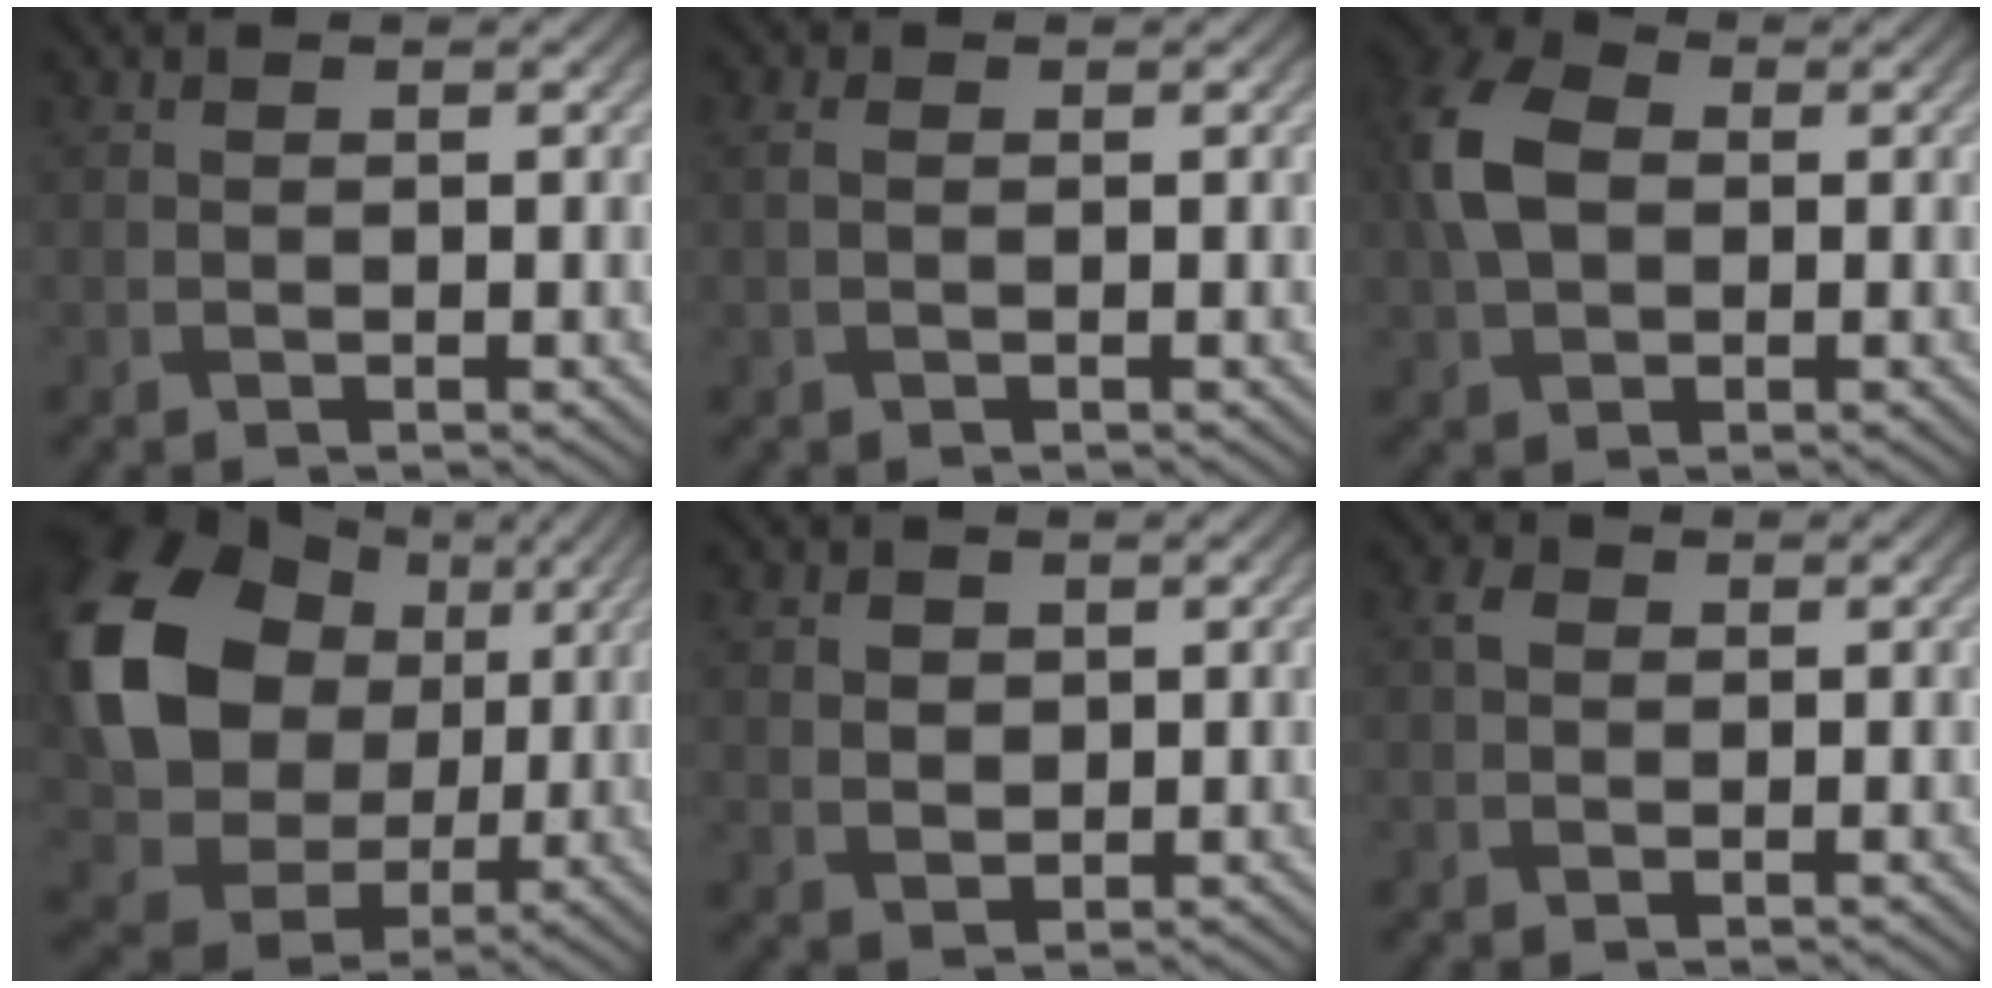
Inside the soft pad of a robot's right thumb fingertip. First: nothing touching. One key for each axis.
{"total": 1.2, "fx": 0.1, "fy": 0.7, "fz": 1.0, "tx": -0.029, "ty": 0.003, "tz": 0.000}
{"total": 8.0, "fx": 0.6, "fy": 5.6, "fz": 5.7, "tx": -0.152, "ty": 0.010, "tz": 0.001}
{"total": 16.6, "fx": 3.3, "fy": 13.4, "fz": 9.2, "tx": -0.218, "ty": 0.003, "tz": 0.056}
{"total": 2.5, "fx": 1.1, "fy": 2.0, "fz": 1.1, "tx": -0.029, "ty": -0.007, "tz": 0.023}
{"total": 1.6, "fx": 0.2, "fy": 1.4, "fz": 0.8, "tx": -0.017, "ty": 0.003, "tz": -0.001}